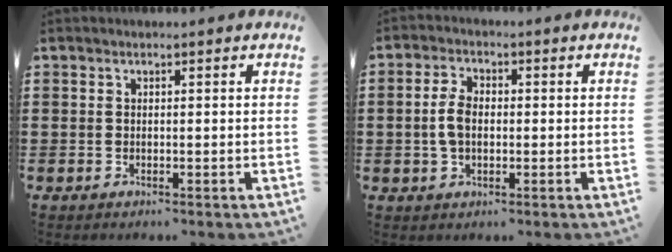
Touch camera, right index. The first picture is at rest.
{"total": 4.6, "force": [-0.2, 2.7, 3.7], "torque": [-0.088, 0.004, -0.009]}